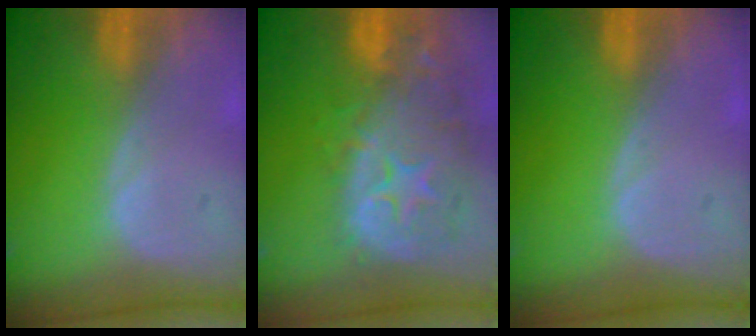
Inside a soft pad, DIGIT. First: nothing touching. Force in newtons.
{"total": 13.9, "press": 11.1, "slide": 8.3}
{"total": 0.0}